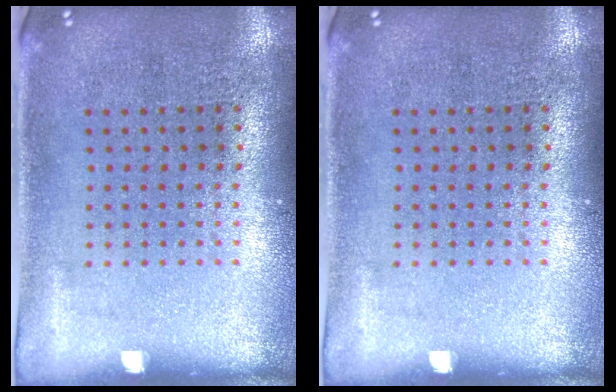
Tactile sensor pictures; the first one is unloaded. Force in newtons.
{"total": 0.0}